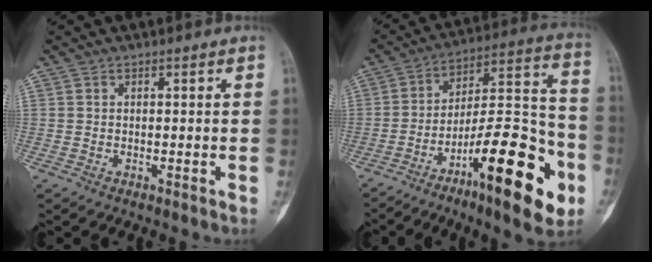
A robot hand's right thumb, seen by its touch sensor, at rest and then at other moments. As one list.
[{"total": 23.1, "force": [-10.5, 6.4, 19.6], "torque": [-0.285, 0.067, -0.162]}]